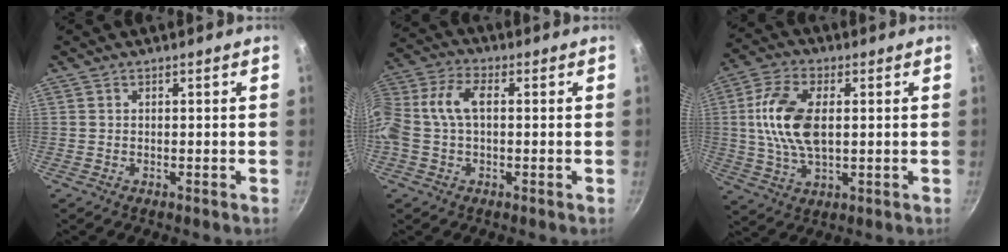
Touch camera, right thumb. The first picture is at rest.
{"total": 10.8, "force": [0.3, 6.4, 8.6], "torque": [-0.180, 0.027, -0.013]}
{"total": 12.7, "force": [1.4, 6.9, 10.6], "torque": [-0.203, 0.010, 0.021]}